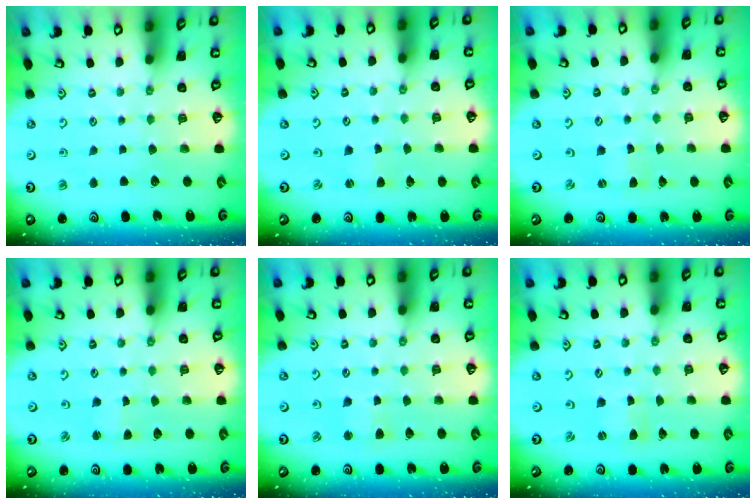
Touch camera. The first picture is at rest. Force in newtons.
{"total": 0.9, "press": 0.9, "slide": 0.2}
{"total": 0.0}
{"total": 1.5, "press": 1.5, "slide": 0.2}
{"total": 2.5, "press": 2.4, "slide": 0.5}
{"total": 0.0}